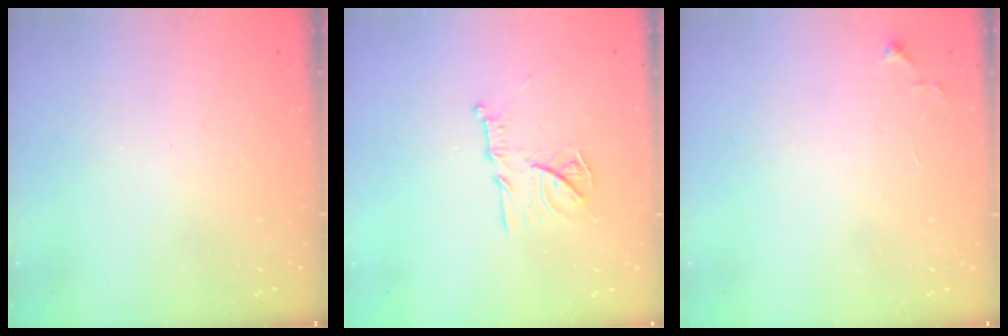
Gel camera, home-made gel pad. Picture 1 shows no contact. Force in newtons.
{"total": 12.5, "press": 12.5, "slide": 0.8}
{"total": 3.2, "press": 3.2, "slide": 0.6}